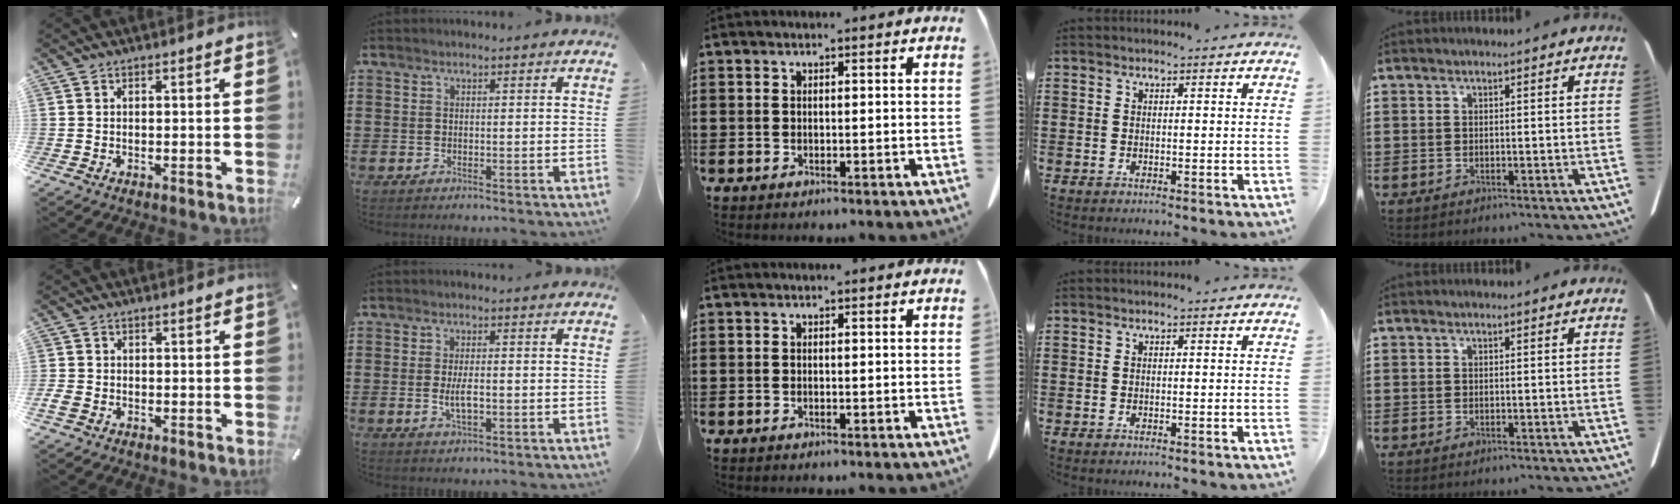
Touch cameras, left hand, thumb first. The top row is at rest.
{"thumb": {"total": 2.1, "force": [-1.1, 1.5, 1.0], "torque": [-0.021, 0.001, -0.022]}, "index": {"total": 3.6, "force": [-0.4, 1.3, 3.3], "torque": [-0.067, -0.004, -0.010]}}